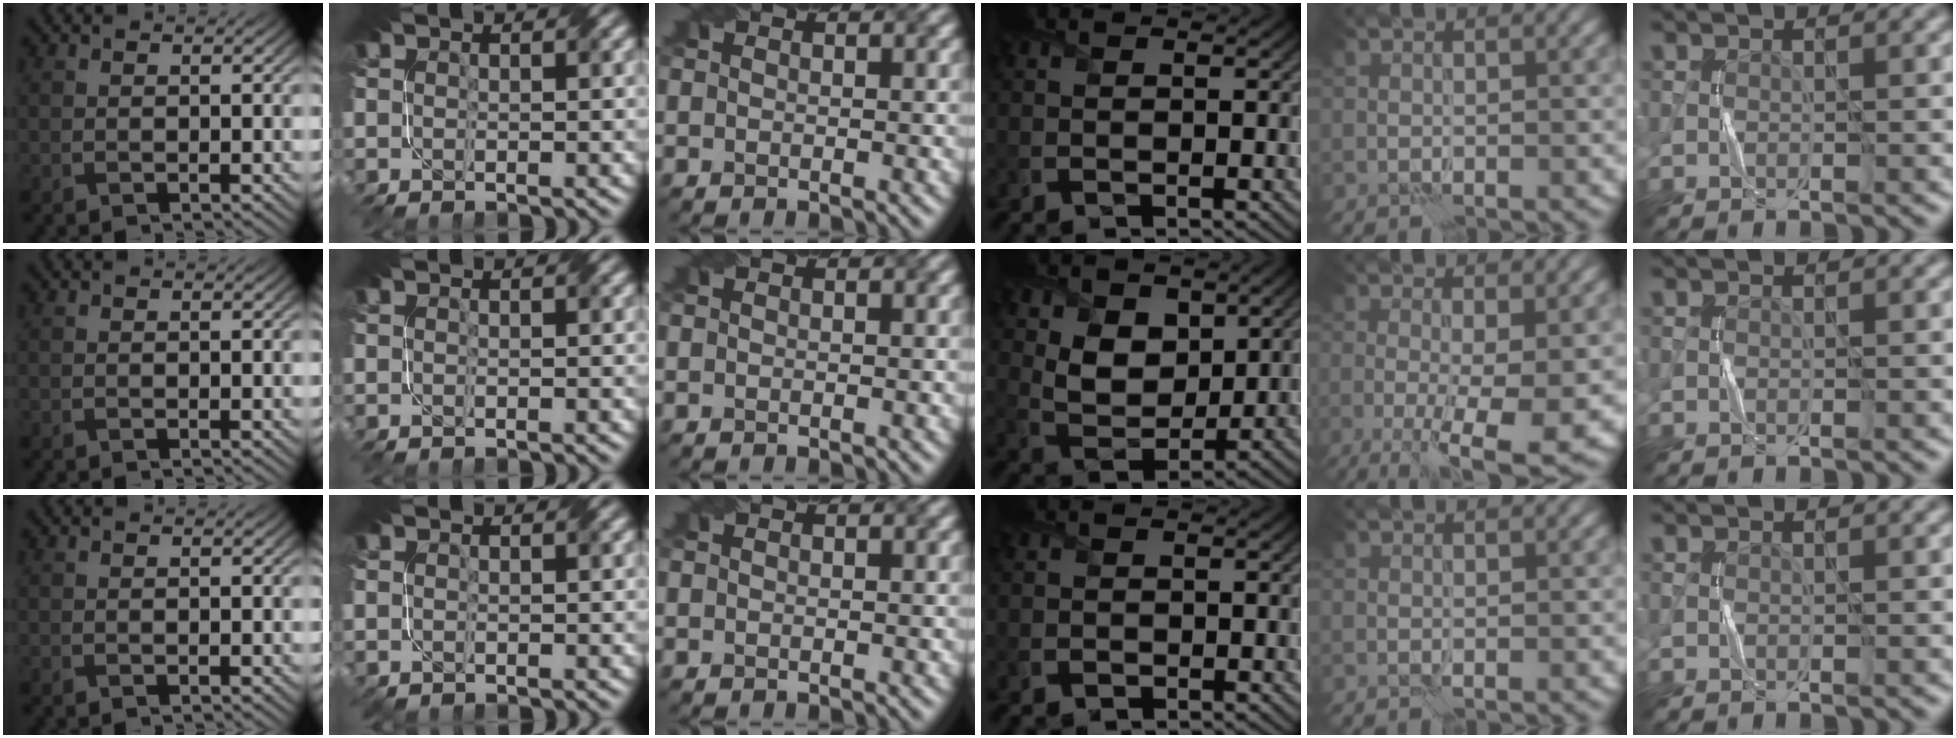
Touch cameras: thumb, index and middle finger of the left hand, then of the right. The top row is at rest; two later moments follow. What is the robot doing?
{"motion": "fold", "object": "napkin"}